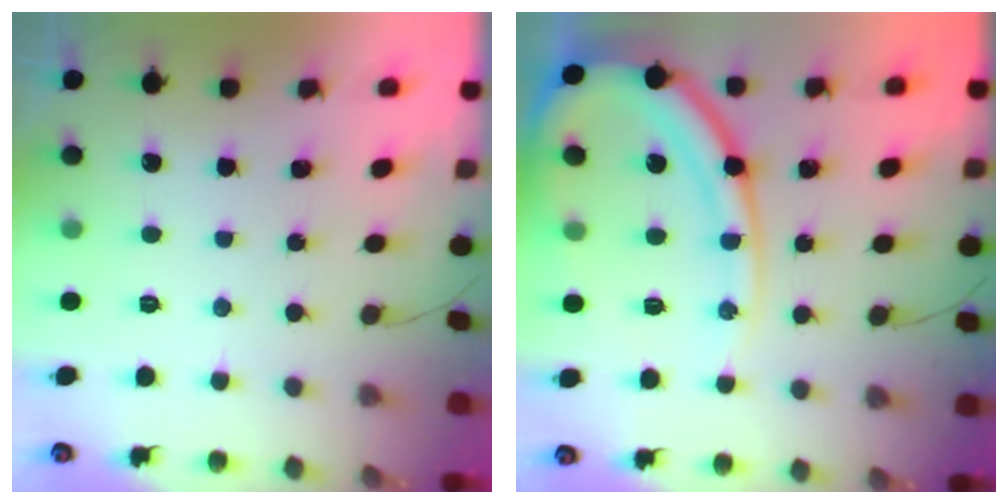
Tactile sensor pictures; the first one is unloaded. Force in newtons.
{"total": 17.2, "press": 17.1, "slide": 1.9}